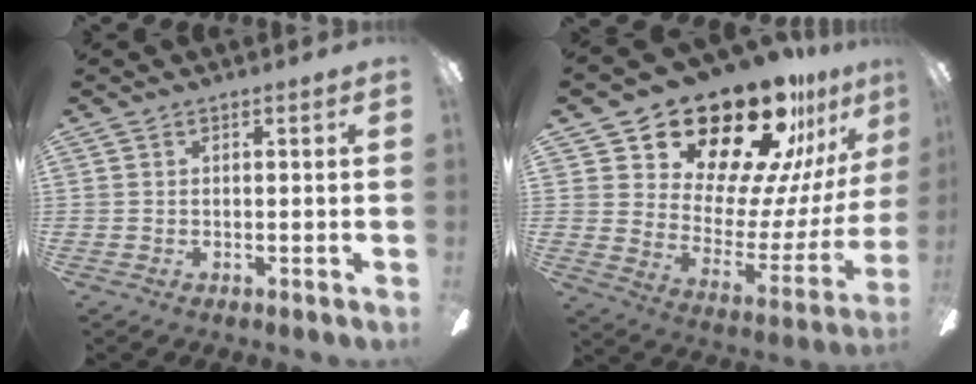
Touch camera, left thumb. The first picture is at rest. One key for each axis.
{"total": 25.4, "fx": 21.0, "fy": 9.7, "fz": 10.6, "tx": -0.165, "ty": -0.157, "tz": 0.372}